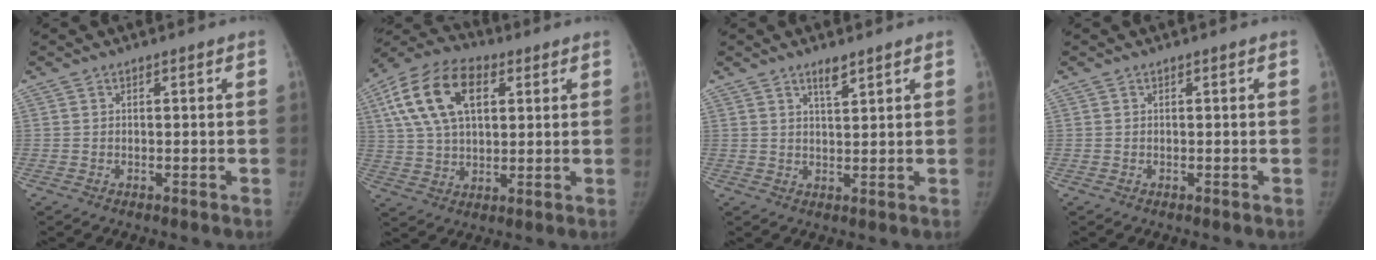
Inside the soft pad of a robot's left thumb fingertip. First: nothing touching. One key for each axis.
{"total": 16.9, "fx": 5.8, "fy": 9.9, "fz": 12.4, "tx": -0.226, "ty": 0.008, "tz": 0.100}
{"total": 2.8, "fx": 2.1, "fy": 0.7, "fz": 1.7, "tx": -0.023, "ty": -0.020, "tz": 0.036}
{"total": 0.0}